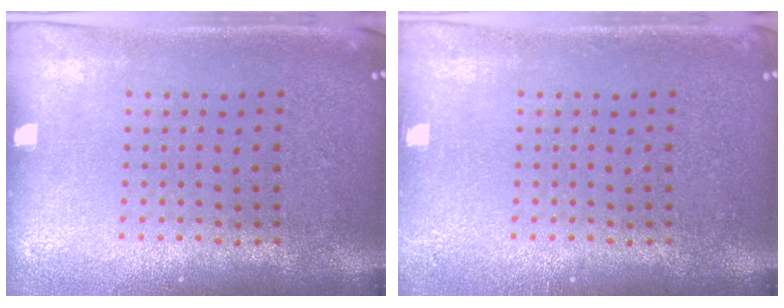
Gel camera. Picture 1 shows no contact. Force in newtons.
{"total": 0.6, "press": 0.6, "slide": 0.0}